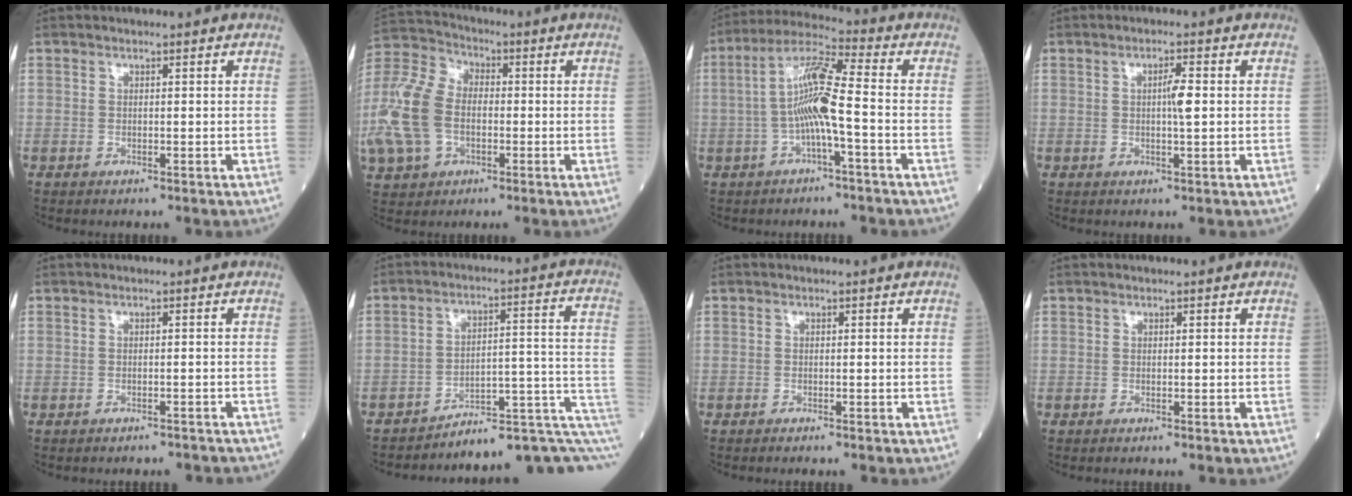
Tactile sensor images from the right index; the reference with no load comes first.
{"total": 15.7, "force": [-4.0, 9.8, 11.6], "torque": [-0.306, 0.016, -0.081]}
{"total": 9.1, "force": [-1.5, 0.4, 9.0], "torque": [-0.176, 0.020, -0.035]}
{"total": 2.7, "force": [0.2, 0.2, 2.7], "torque": [-0.047, 0.001, 0.002]}
{"total": 4.8, "force": [-4.6, 1.2, 0.5], "torque": [-0.005, -0.001, -0.047]}
{"total": 11.2, "force": [-7.3, 2.6, 8.1], "torque": [-0.086, 0.077, -0.094]}
{"total": 2.5, "force": [-2.2, 0.0, 1.1], "torque": [-0.015, -0.002, -0.026]}
{"total": 0.8, "force": [-0.7, 0.0, 0.4], "torque": [0.002, 0.001, -0.011]}